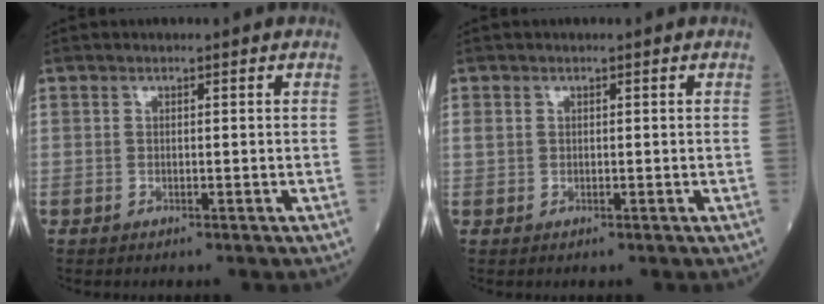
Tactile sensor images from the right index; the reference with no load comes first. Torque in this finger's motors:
{"motor_torque": [0.16, 0.14, 0.05, 0.00]}